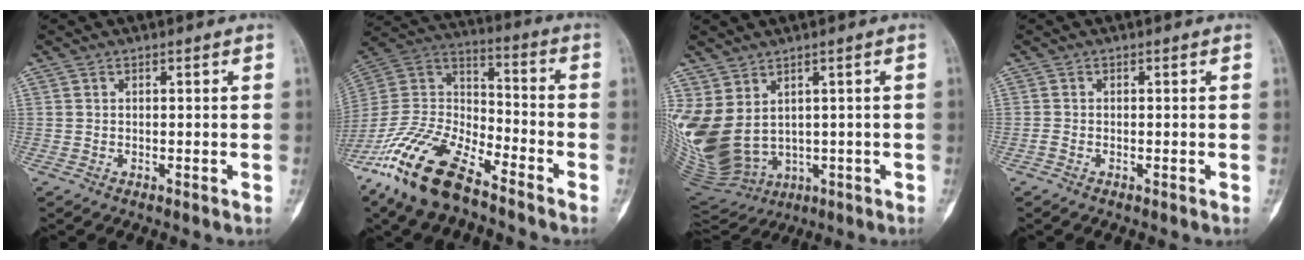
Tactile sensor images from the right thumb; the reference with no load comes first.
{"total": 19.5, "force": [-13.5, 7.2, 12.1], "torque": [-0.245, 0.057, -0.260]}
{"total": 18.3, "force": [0.4, 13.2, 12.6], "torque": [-0.305, -0.009, 0.047]}
{"total": 0.5, "force": [-0.4, 0.2, 0.4], "torque": [-0.007, -0.001, -0.011]}